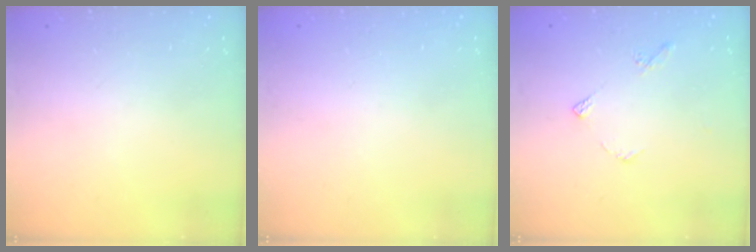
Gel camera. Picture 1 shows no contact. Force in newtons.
{"total": 2.0, "press": 2.0, "slide": 0.1}
{"total": 4.3, "press": 4.3, "slide": 0.4}